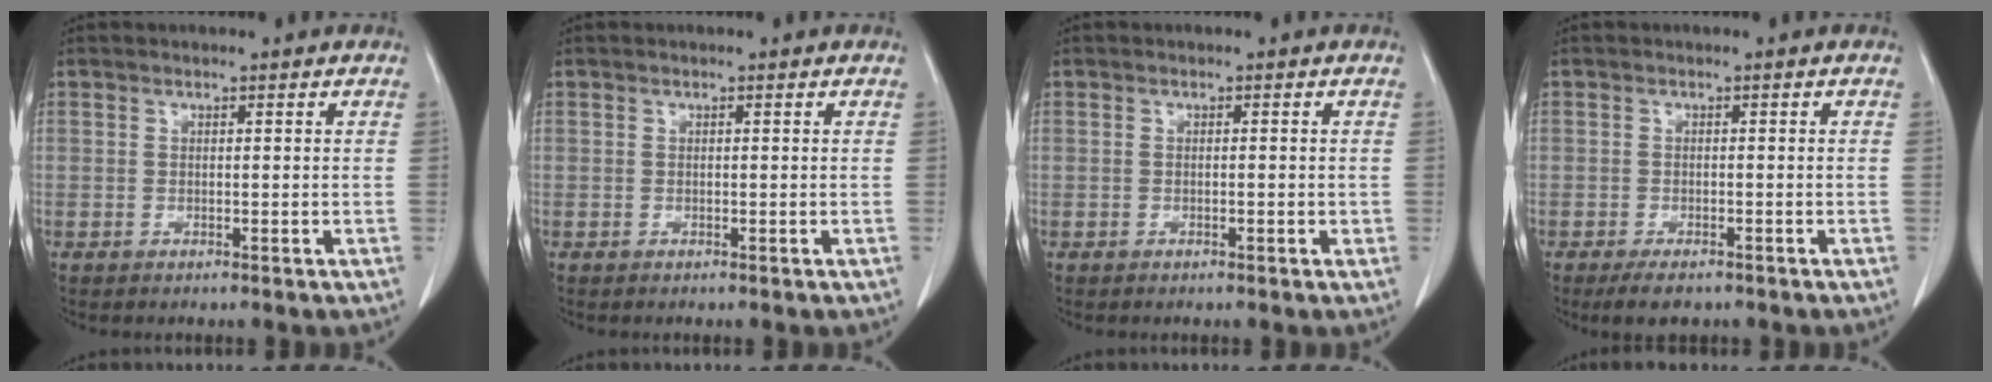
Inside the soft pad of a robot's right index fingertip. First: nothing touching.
{"total": 0.0}
{"total": 0.8, "force": [-0.1, 0.2, 0.8], "torque": [-0.013, 0.000, 0.000]}
{"total": 3.4, "force": [-2.5, 1.4, 1.8], "torque": [-0.031, -0.005, -0.034]}